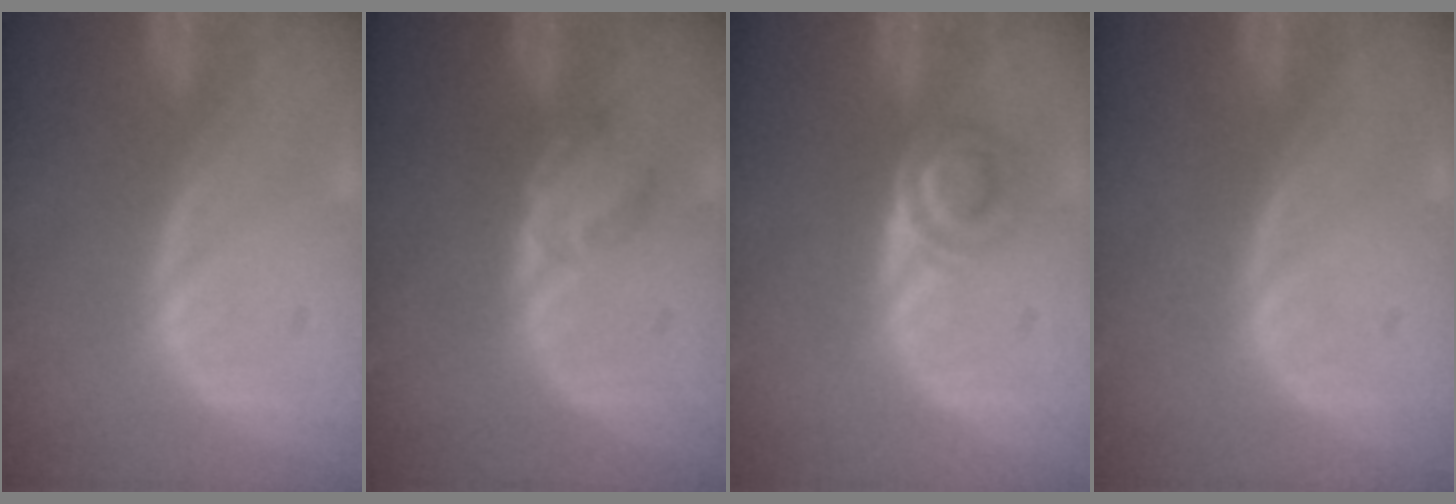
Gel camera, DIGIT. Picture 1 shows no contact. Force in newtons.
{"total": 2.8, "press": 2.8, "slide": 0.3}
{"total": 3.8, "press": 3.6, "slide": 0.9}
{"total": 0.0}